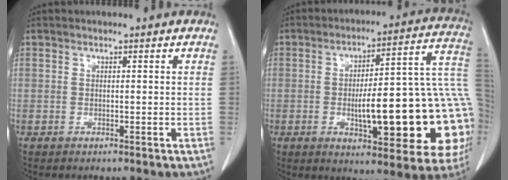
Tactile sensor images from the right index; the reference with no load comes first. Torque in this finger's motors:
{"motor_torque": [2.14, 0.00, 0.63, 0.16]}